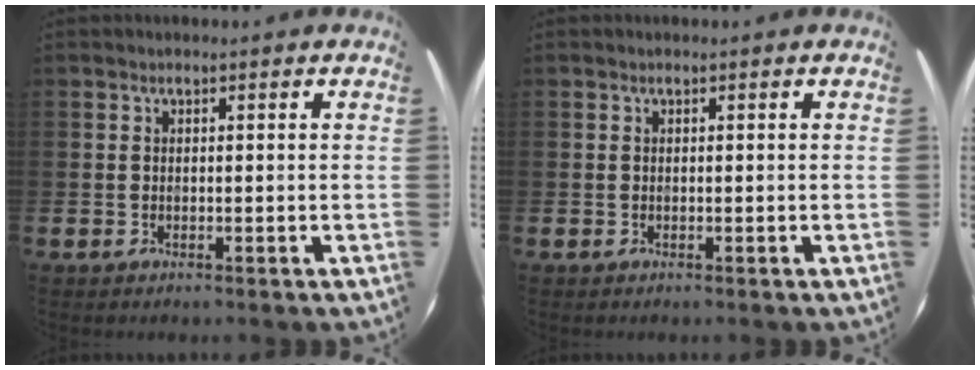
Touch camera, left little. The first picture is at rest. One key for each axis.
{"total": 0.0}